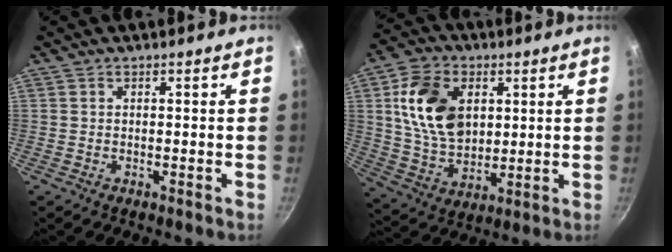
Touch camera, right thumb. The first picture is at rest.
{"total": 15.9, "force": [3.9, 11.1, 10.8], "torque": [-0.174, -0.007, 0.077]}